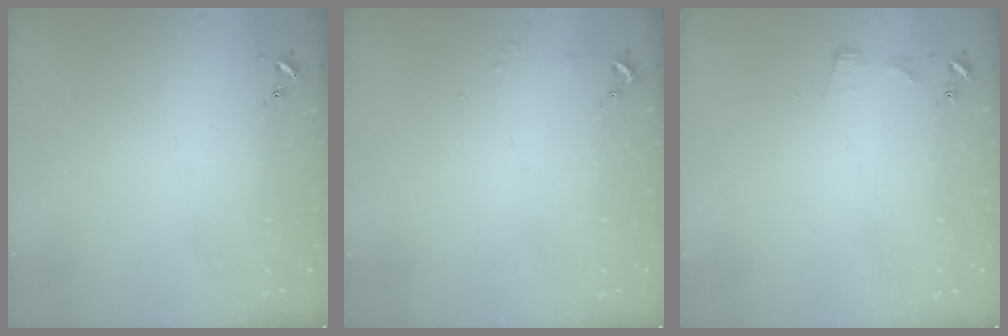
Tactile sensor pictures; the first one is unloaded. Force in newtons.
{"total": 2.9, "press": 2.8, "slide": 0.3}
{"total": 2.9, "press": 2.9, "slide": 0.3}